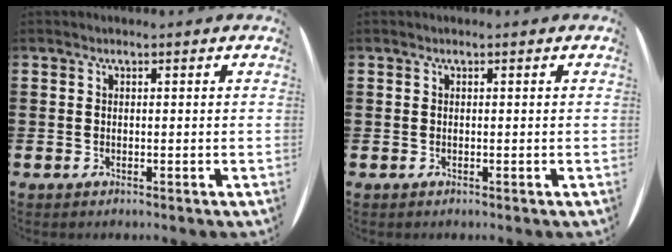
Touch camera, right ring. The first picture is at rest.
{"total": 0.0}